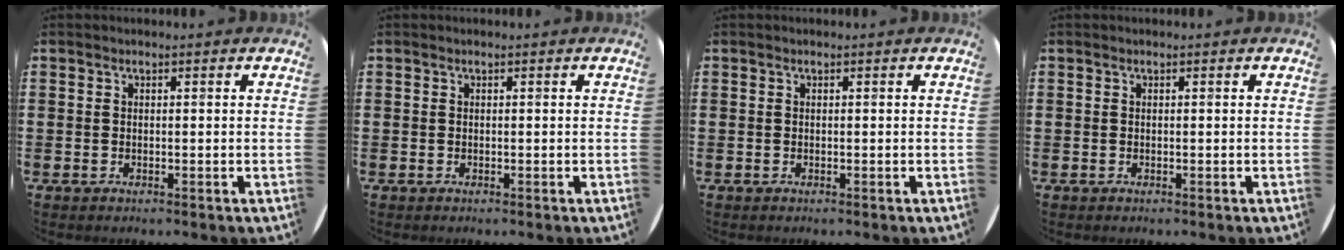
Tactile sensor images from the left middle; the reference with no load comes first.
{"total": 0.0}
{"total": 0.0}
{"total": 0.0}